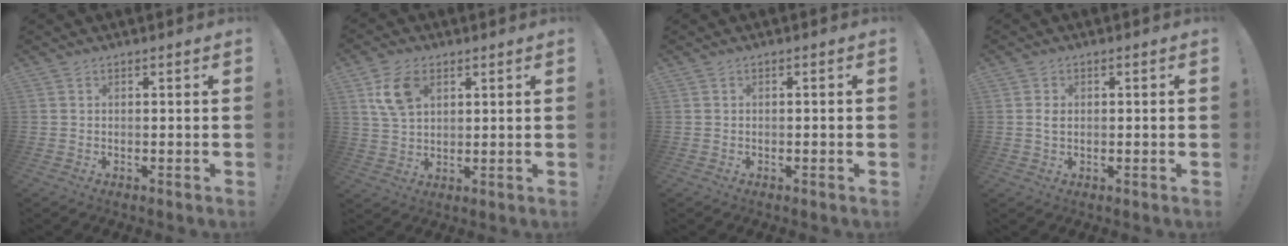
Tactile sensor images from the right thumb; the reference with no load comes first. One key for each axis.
{"total": 9.6, "fx": 4.2, "fy": 6.0, "fz": 6.1, "tx": -0.116, "ty": 0.003, "tz": 0.082}
{"total": 0.7, "fx": -0.6, "fy": 0.1, "fz": 0.5, "tx": -0.012, "ty": 0.002, "tz": -0.010}
{"total": 2.0, "fx": -0.1, "fy": 1.3, "fz": 1.5, "tx": -0.023, "ty": 0.003, "tz": -0.002}